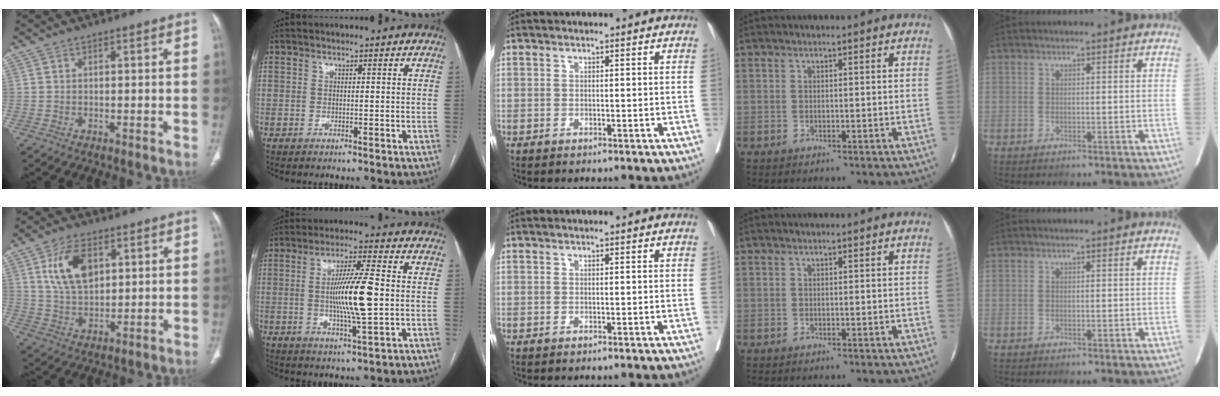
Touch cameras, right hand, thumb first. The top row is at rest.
{"thumb": {"total": 10.6, "force": [3.7, 6.2, 7.7], "torque": [-0.130, -0.011, 0.075]}, "index": {"total": 10.8, "force": [-0.2, 0.9, 10.8], "torque": [-0.197, -0.003, -0.005]}}